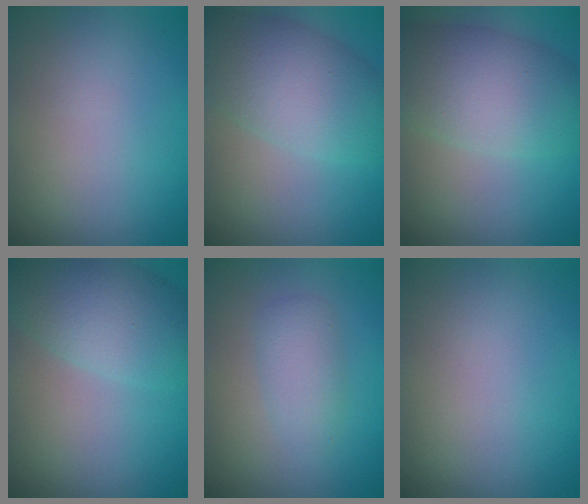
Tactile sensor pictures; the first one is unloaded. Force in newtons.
{"total": 7.4, "press": 7.3, "slide": 0.4}
{"total": 7.6, "press": 7.6, "slide": 0.3}
{"total": 6.2, "press": 6.2, "slide": 0.3}
{"total": 2.3, "press": 2.3, "slide": 0.1}
{"total": 0.0}